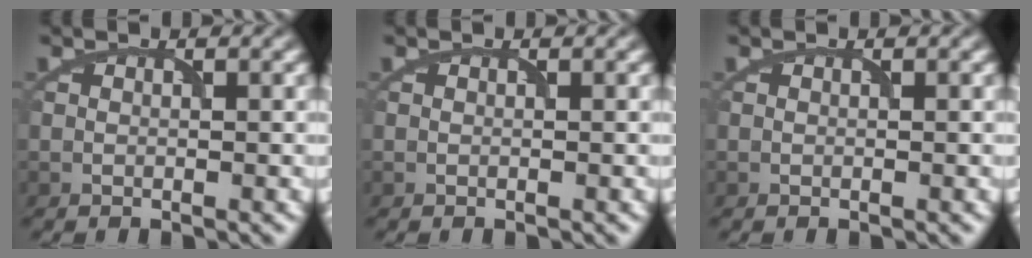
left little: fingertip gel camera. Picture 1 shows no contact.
{"total": 0.0}
{"total": 0.0}